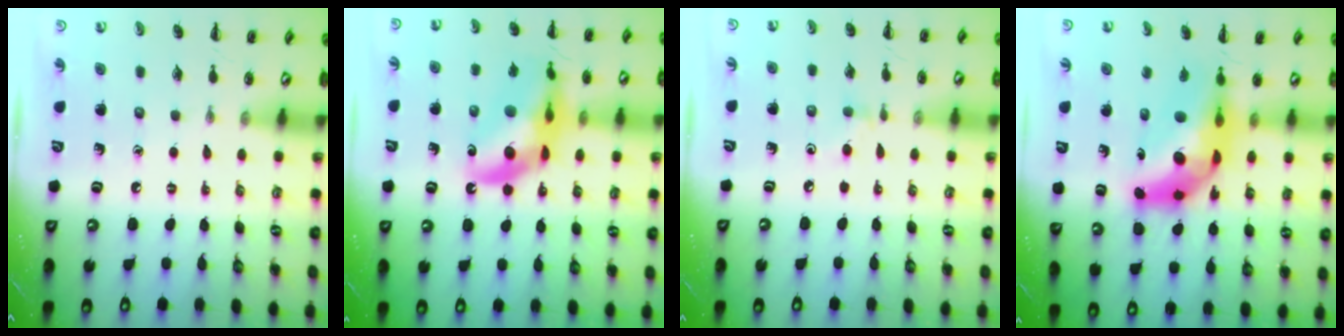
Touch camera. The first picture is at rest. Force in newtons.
{"total": 17.3, "press": 16.8, "slide": 4.0}
{"total": 4.5, "press": 4.3, "slide": 1.6}
{"total": 11.2, "press": 10.5, "slide": 3.8}